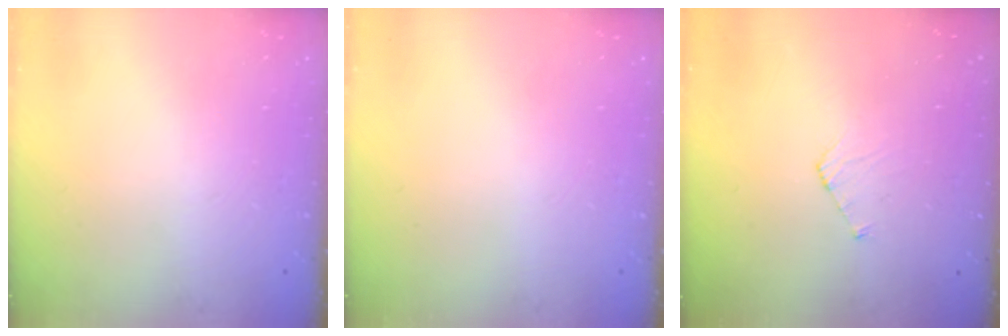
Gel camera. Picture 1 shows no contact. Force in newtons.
{"total": 0.0}
{"total": 3.5, "press": 3.5, "slide": 0.2}